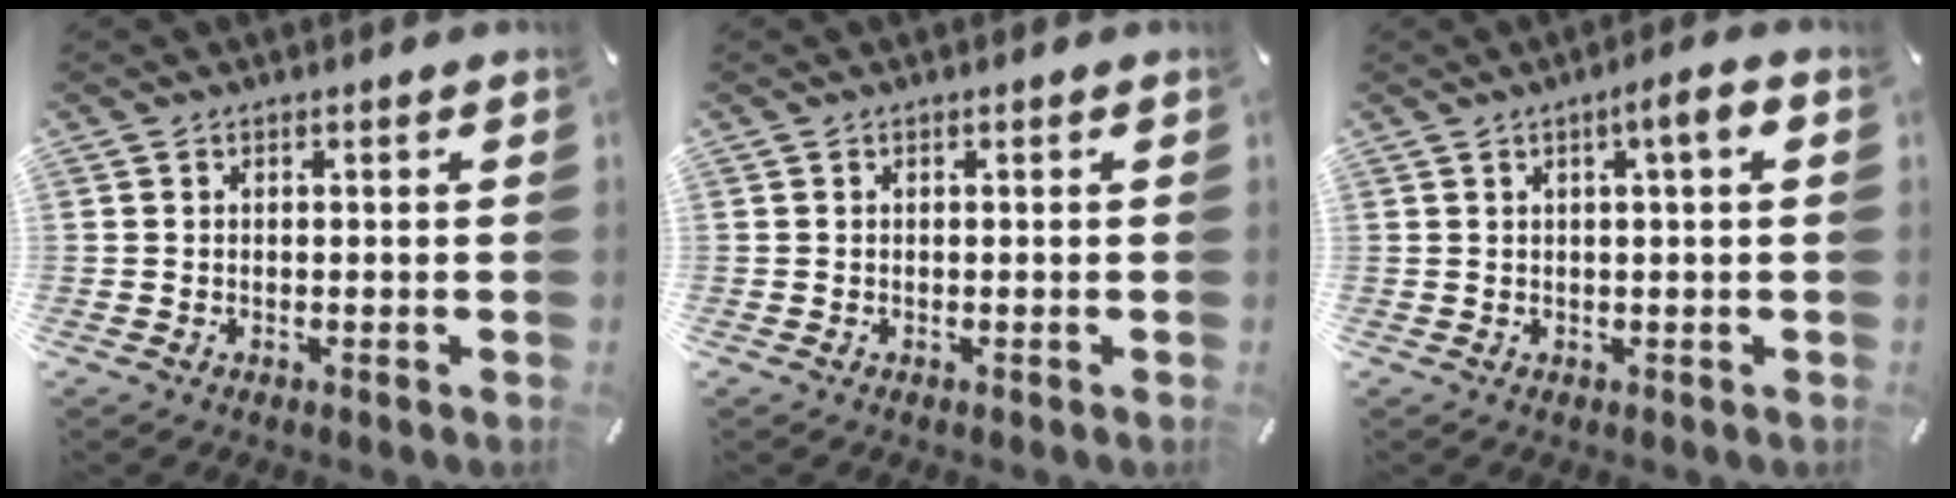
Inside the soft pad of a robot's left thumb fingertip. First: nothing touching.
{"total": 0.0}
{"total": 5.1, "force": [1.6, 0.5, 4.8], "torque": [-0.076, -0.005, 0.020]}